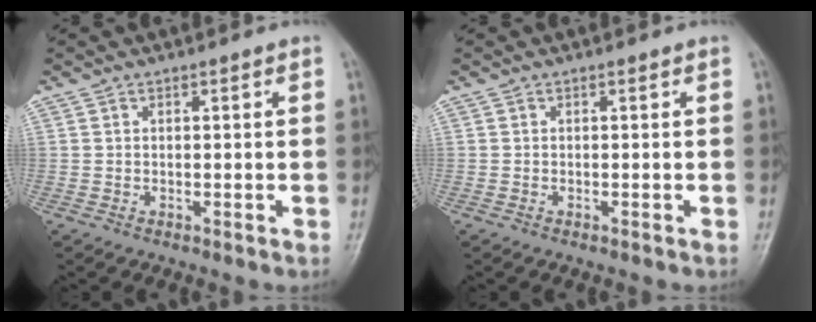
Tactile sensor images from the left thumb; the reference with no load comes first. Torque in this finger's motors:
{"motor_torque": [0.07, 0.11, 0.10, 0.13, 0.01]}